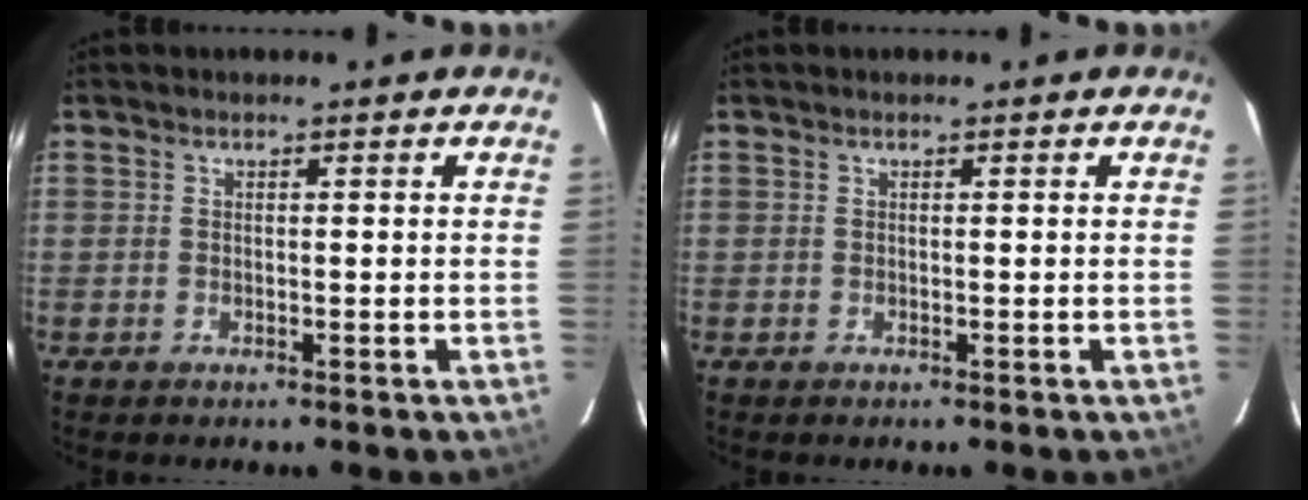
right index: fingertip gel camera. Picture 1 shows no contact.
{"total": 0.0}